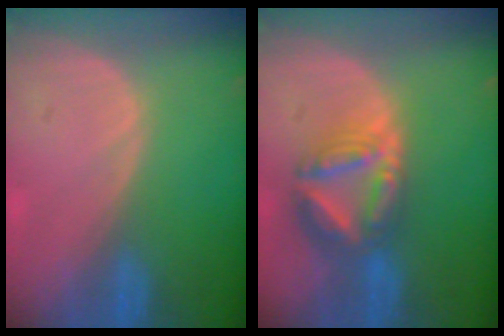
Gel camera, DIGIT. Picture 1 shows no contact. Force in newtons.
{"total": 8.2, "press": 7.1, "slide": 4.1}